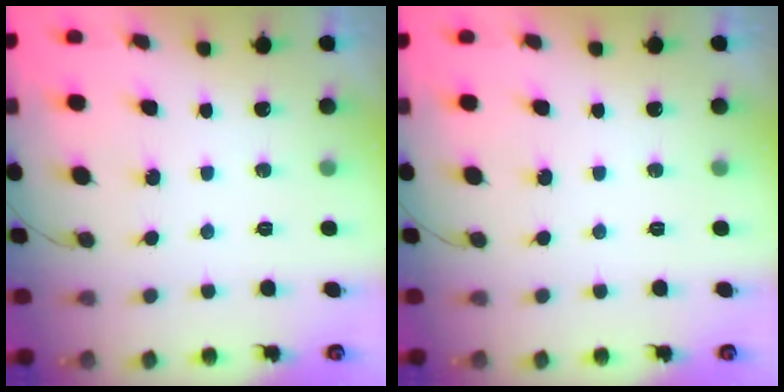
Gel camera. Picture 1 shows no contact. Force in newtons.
{"total": 0.0}